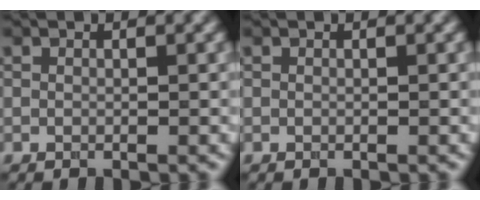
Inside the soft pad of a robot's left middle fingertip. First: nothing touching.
{"total": 0.0}